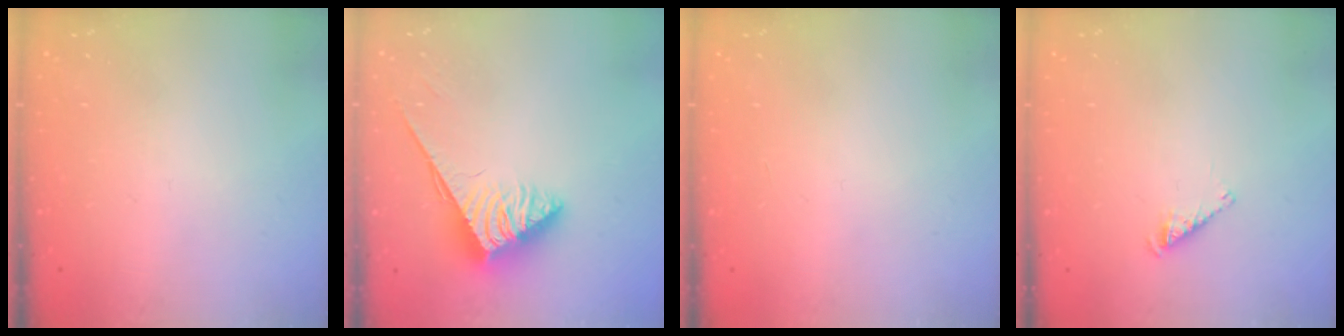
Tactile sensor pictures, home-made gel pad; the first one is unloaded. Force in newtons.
{"total": 3.8, "press": 3.8, "slide": 0.6}
{"total": 0.0}
{"total": 2.5, "press": 2.5, "slide": 0.5}